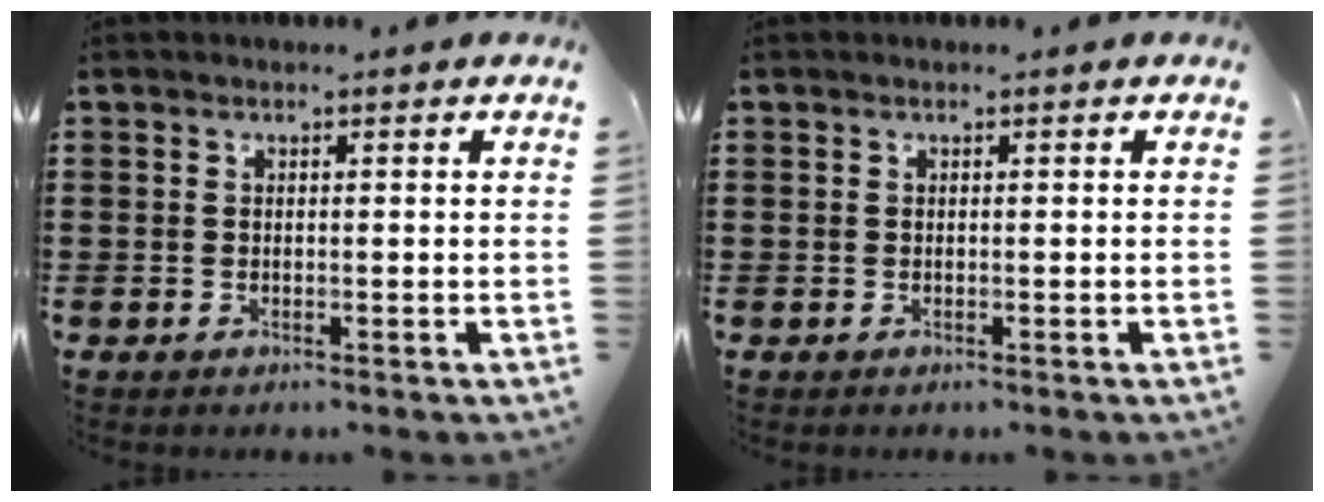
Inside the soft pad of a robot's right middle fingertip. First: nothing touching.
{"total": 0.0}